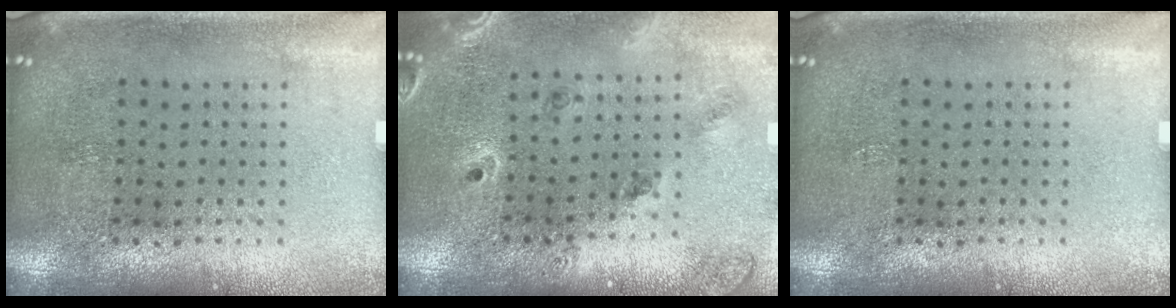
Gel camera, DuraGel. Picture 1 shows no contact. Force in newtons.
{"total": 1.4, "press": 1.3, "slide": 0.4}
{"total": 0.0}